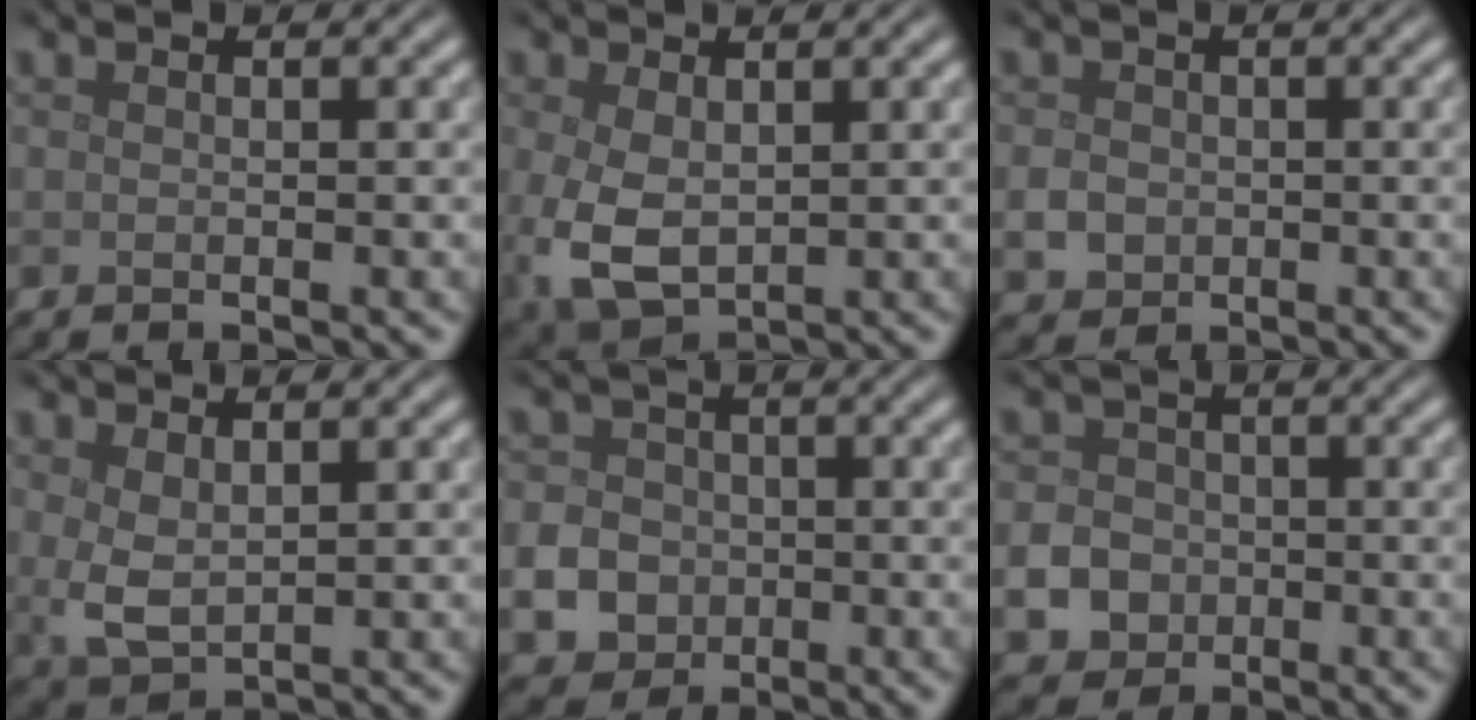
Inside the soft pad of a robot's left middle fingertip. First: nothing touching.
{"total": 5.2, "force": [-0.4, 3.3, 4.0], "torque": [-0.105, -0.017, 0.004]}
{"total": 1.8, "force": [-0.3, 1.7, 0.7], "torque": [-0.011, -0.003, -0.008]}
{"total": 2.8, "force": [0.7, 1.5, 2.2], "torque": [-0.053, -0.003, 0.019]}
{"total": 6.1, "force": [-1.7, 5.5, 2.0], "torque": [-0.039, -0.010, -0.054]}
{"total": 5.8, "force": [-2.0, 5.2, 1.8], "torque": [-0.028, -0.012, -0.057]}